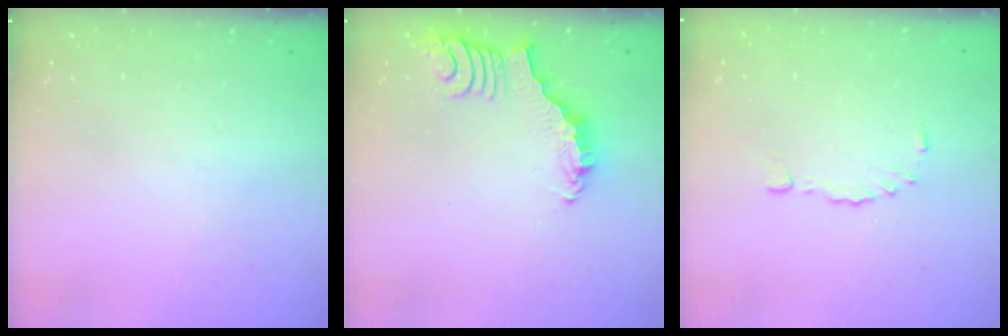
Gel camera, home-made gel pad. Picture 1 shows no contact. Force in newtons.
{"total": 2.7, "press": 2.7, "slide": 0.4}
{"total": 3.1, "press": 3.0, "slide": 0.8}